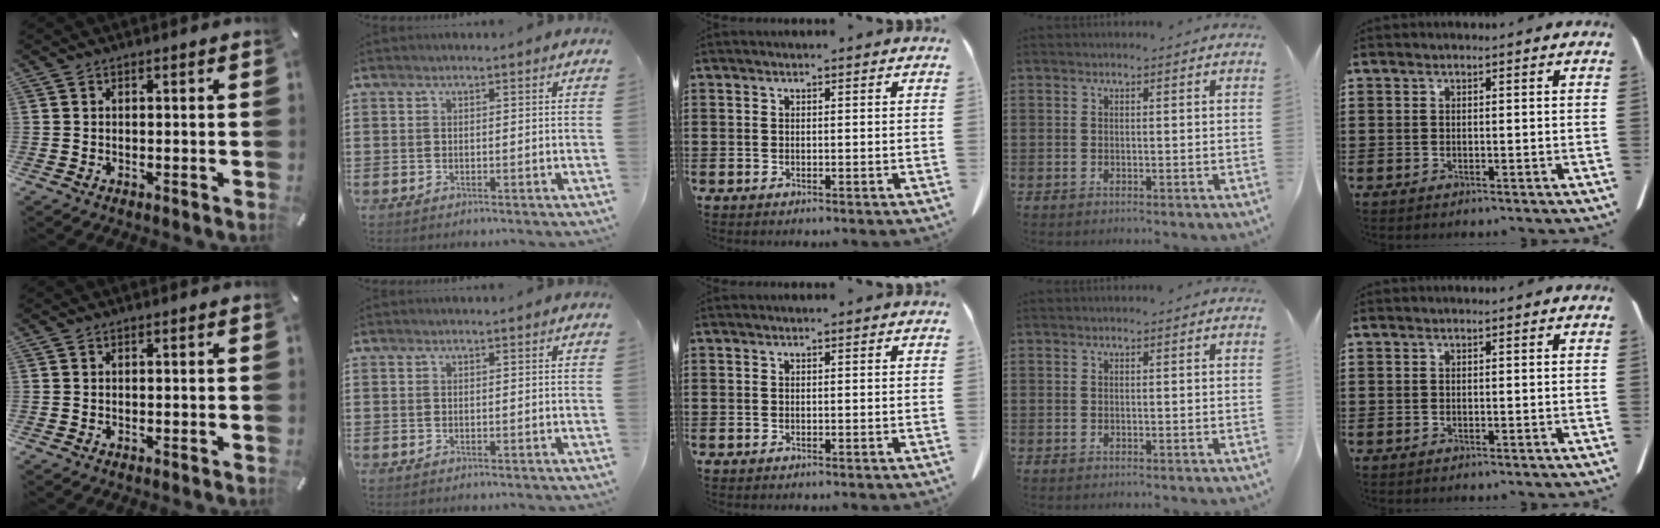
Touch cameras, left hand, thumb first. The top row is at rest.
{}